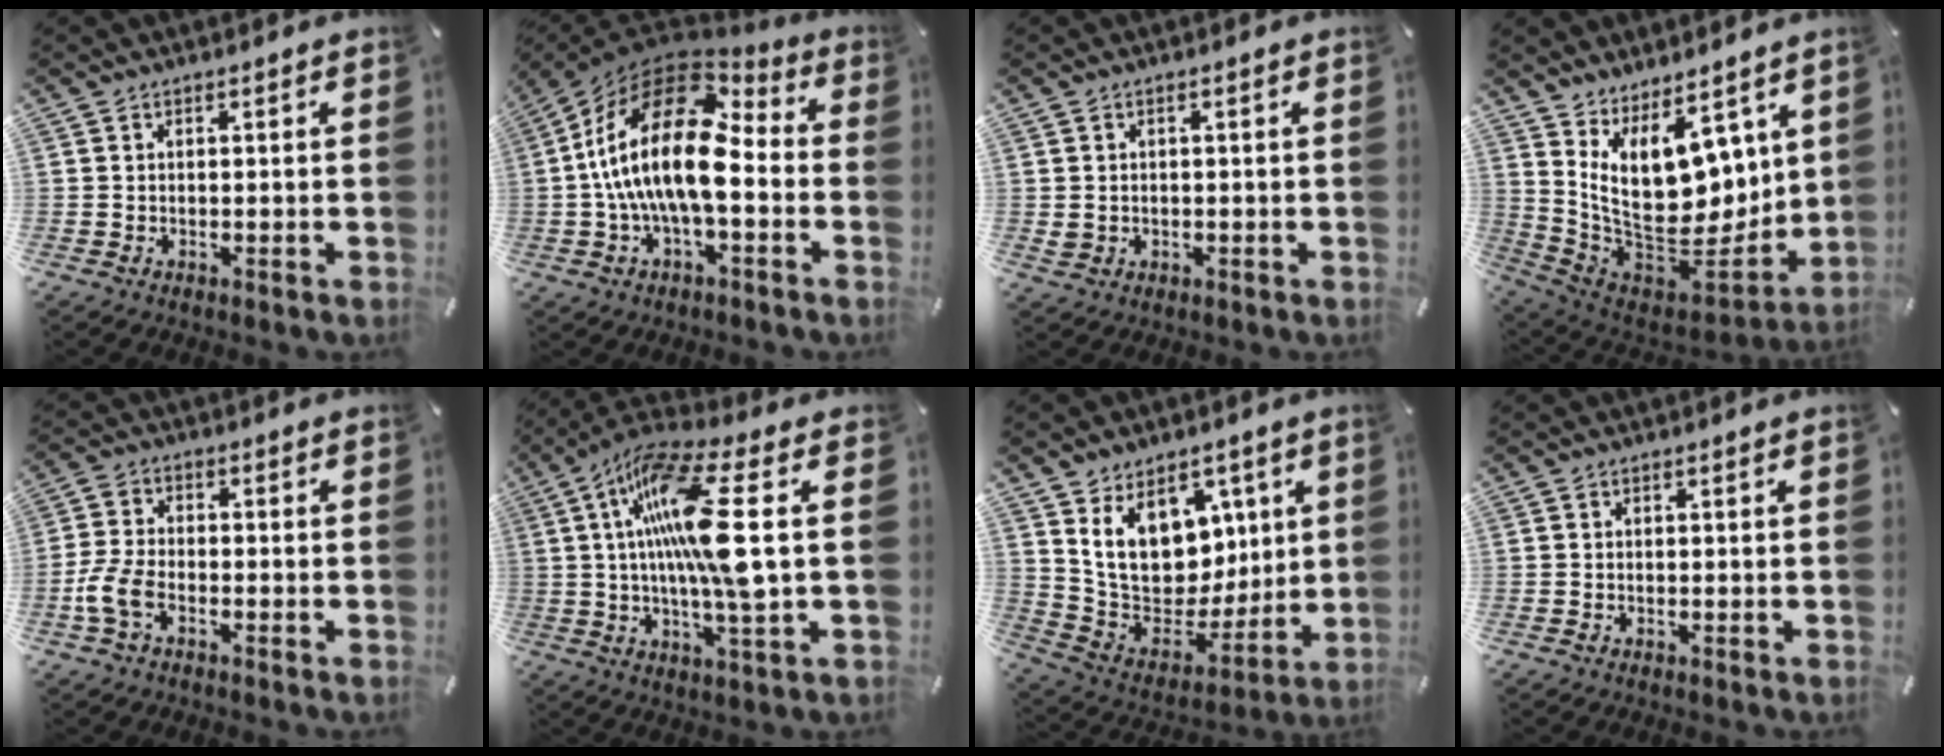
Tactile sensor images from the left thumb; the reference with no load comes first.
{"total": 22.5, "force": [0.0, 11.1, 19.5], "torque": [-0.392, 0.002, -0.002]}
{"total": 1.7, "force": [0.0, 1.6, 0.6], "torque": [-0.013, 0.003, 0.000]}
{"total": 18.4, "force": [7.5, 11.6, 12.2], "torque": [-0.234, -0.096, 0.147]}
{"total": 6.2, "force": [-2.8, 3.6, 4.3], "torque": [-0.099, 0.005, -0.054]}
{"total": 17.2, "force": [2.5, 2.8, 16.8], "torque": [-0.344, -0.011, 0.025]}
{"total": 16.2, "force": [6.4, 12.5, 8.0], "torque": [-0.155, -0.047, 0.128]}
{"total": 0.0}